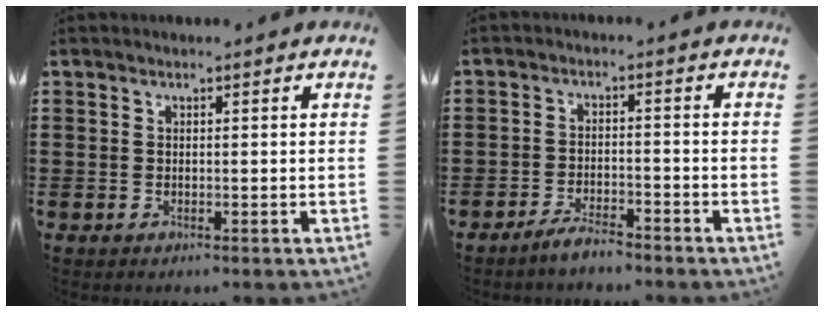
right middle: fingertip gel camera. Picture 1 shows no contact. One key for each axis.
{"total": 3.3, "fx": -3.0, "fy": 0.5, "fz": 1.2, "tx": -0.029, "ty": 0.006, "tz": -0.062}